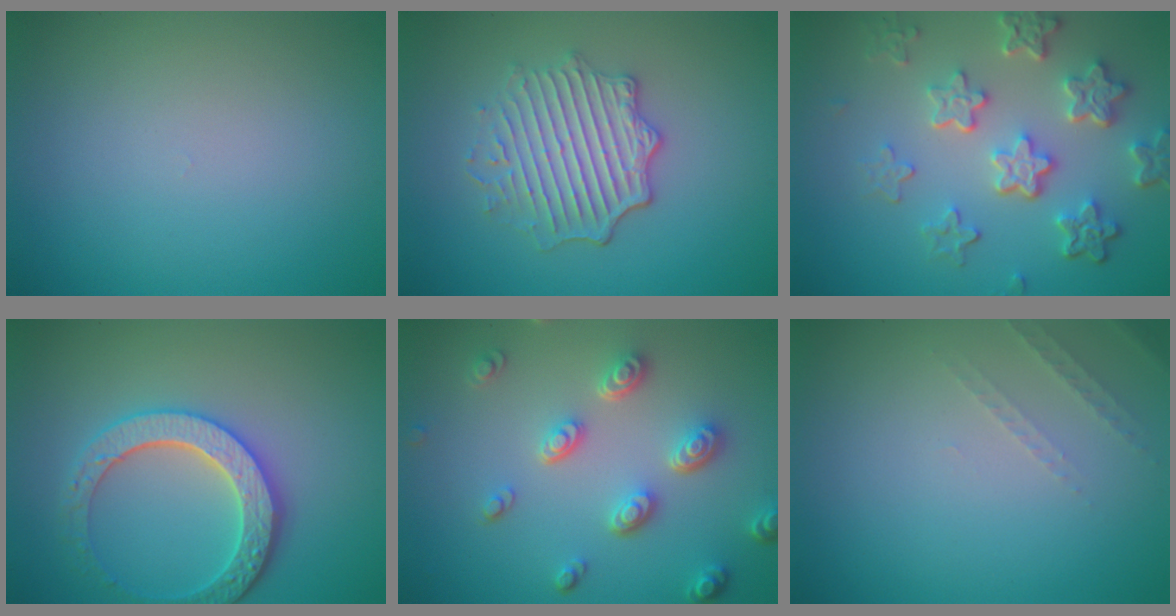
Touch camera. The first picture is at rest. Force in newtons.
{"total": 4.7, "press": 4.0, "slide": 2.5}
{"total": 6.1, "press": 4.5, "slide": 4.1}
{"total": 4.6, "press": 4.2, "slide": 1.9}
{"total": 4.5, "press": 3.6, "slide": 2.8}
{"total": 1.3, "press": 1.2, "slide": 0.4}